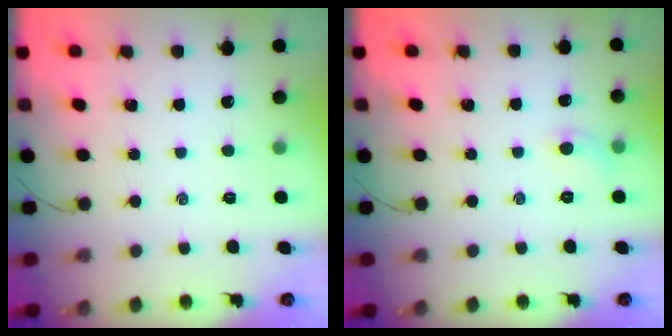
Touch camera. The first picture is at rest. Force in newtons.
{"total": 4.8, "press": 4.5, "slide": 1.6}